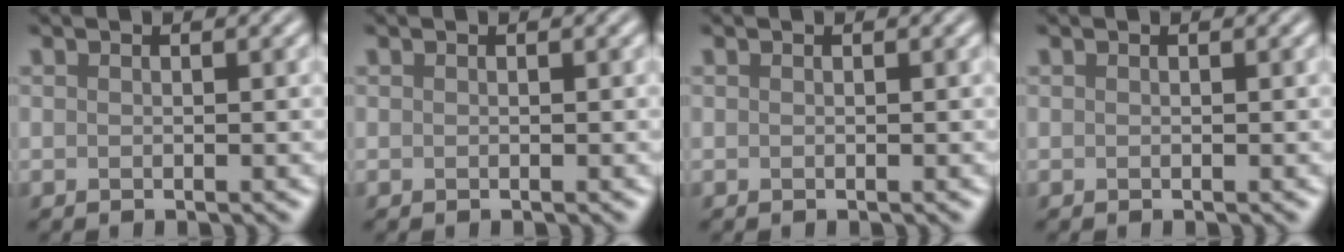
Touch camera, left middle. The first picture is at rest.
{"total": 0.0}
{"total": 0.0}
{"total": 0.0}